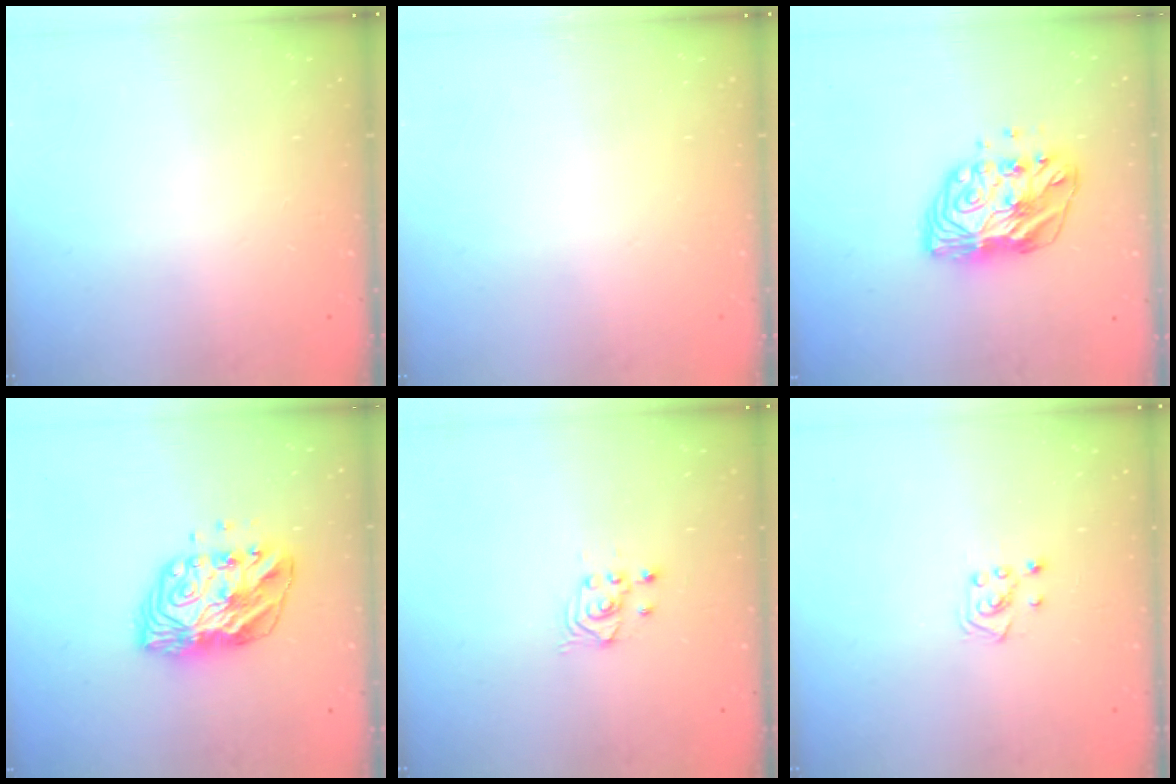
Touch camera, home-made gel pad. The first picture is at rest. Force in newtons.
{"total": 0.0}
{"total": 12.7, "press": 12.7, "slide": 1.0}
{"total": 10.7, "press": 10.7, "slide": 1.2}
{"total": 2.6, "press": 2.6, "slide": 0.1}
{"total": 4.7, "press": 4.7, "slide": 0.5}